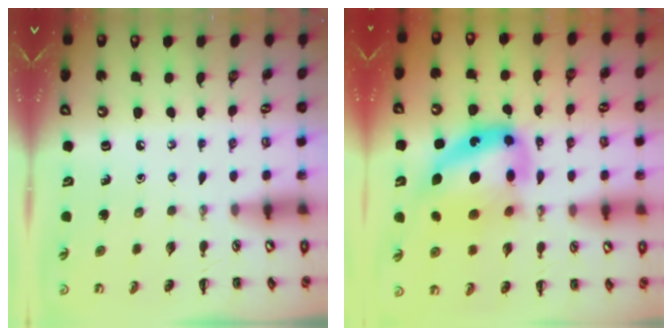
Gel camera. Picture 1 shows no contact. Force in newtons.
{"total": 16.0, "press": 15.5, "slide": 3.9}